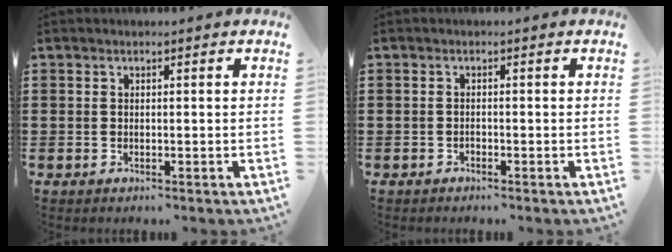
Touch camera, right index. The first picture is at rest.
{"total": 0.6, "force": [-0.5, 0.1, 0.3], "torque": [-0.008, -0.005, -0.008]}